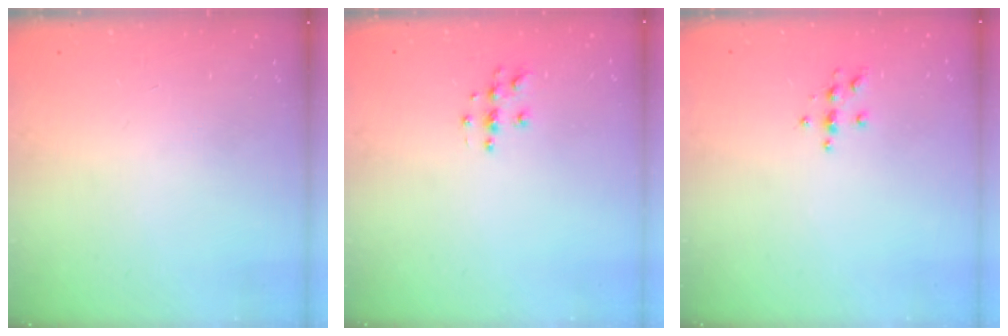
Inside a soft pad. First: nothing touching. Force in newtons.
{"total": 4.6, "press": 4.6, "slide": 0.2}
{"total": 4.5, "press": 4.4, "slide": 0.6}